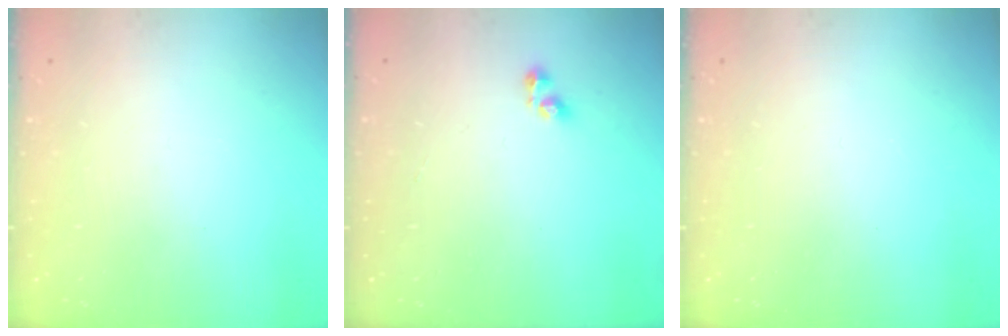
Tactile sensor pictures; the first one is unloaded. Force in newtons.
{"total": 2.5, "press": 2.5, "slide": 0.1}
{"total": 0.0}